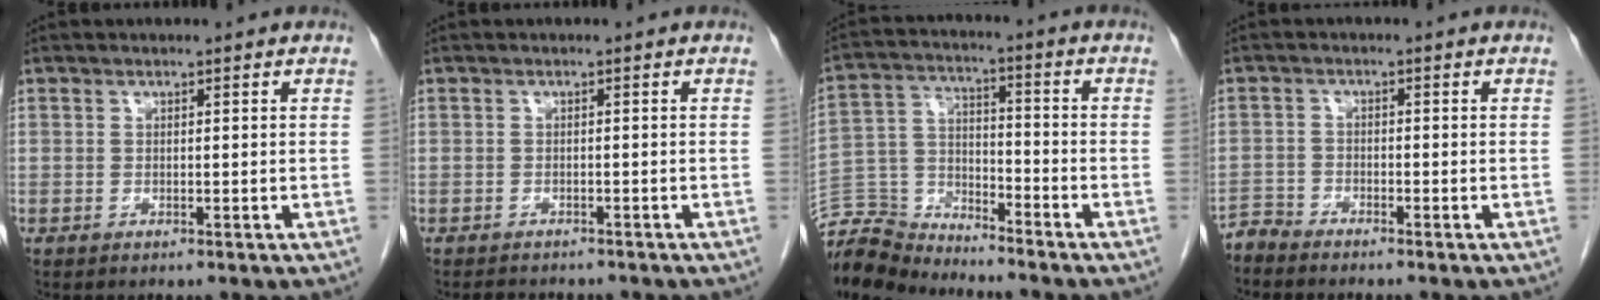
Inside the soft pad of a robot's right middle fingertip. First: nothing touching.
{"total": 3.8, "force": [-3.4, 1.3, 1.2], "torque": [-0.019, -0.004, -0.041]}
{"total": 9.4, "force": [-9.3, 0.9, -0.3], "torque": [0.002, 0.014, -0.184]}
{"total": 2.3, "force": [-2.2, -0.1, -0.4], "torque": [0.018, -0.010, -0.044]}